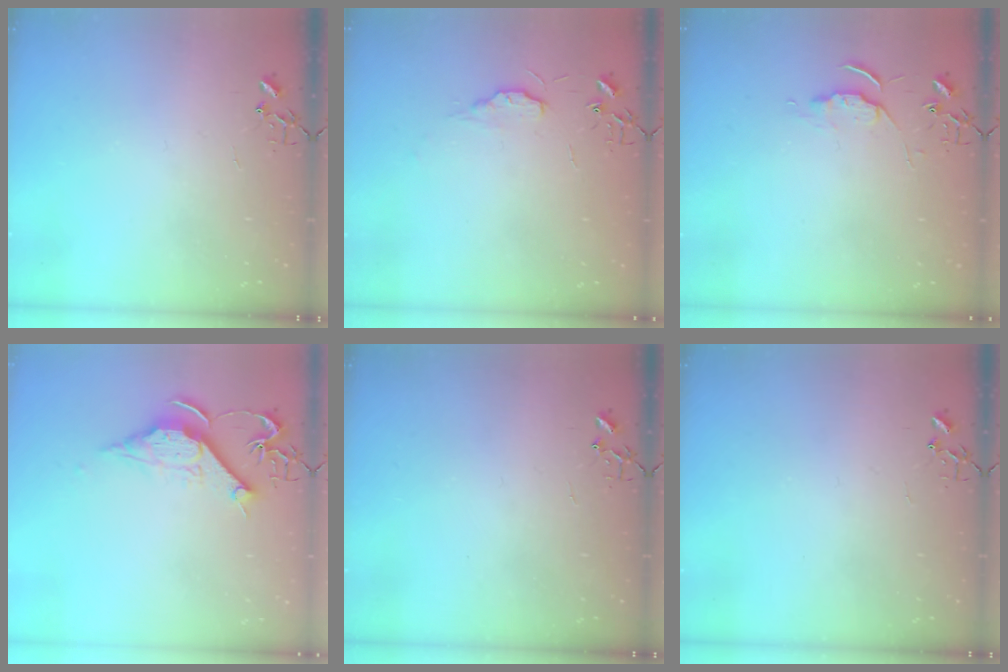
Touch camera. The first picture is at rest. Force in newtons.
{"total": 5.0, "press": 4.9, "slide": 0.8}
{"total": 5.1, "press": 5.0, "slide": 0.6}
{"total": 11.7, "press": 11.6, "slide": 1.1}
{"total": 0.0}
{"total": 0.0}